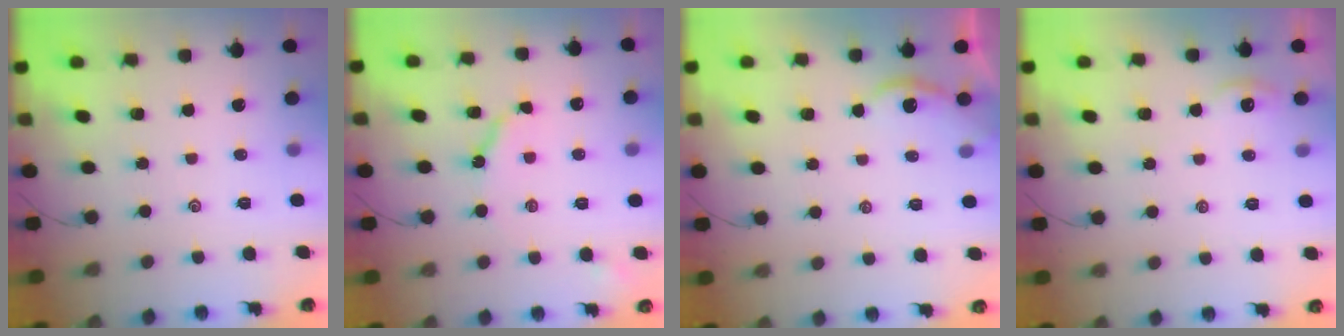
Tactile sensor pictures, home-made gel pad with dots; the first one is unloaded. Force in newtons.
{"total": 5.1, "press": 5.1, "slide": 0.6}
{"total": 2.9, "press": 2.9, "slide": 0.1}
{"total": 2.5, "press": 2.5, "slide": 0.3}